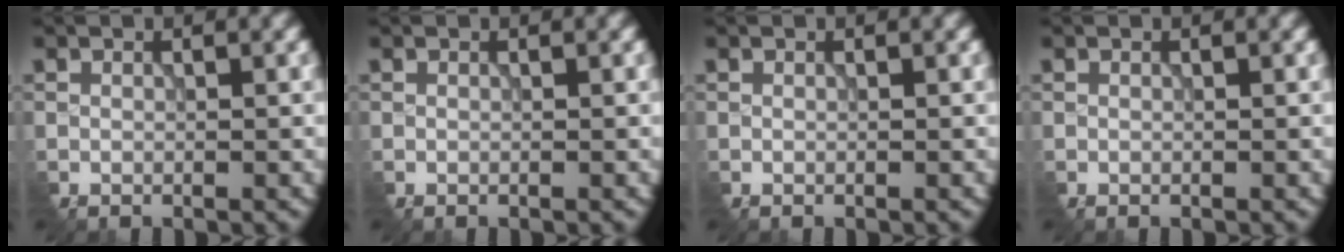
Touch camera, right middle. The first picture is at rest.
{"total": 0.0}
{"total": 0.0}
{"total": 0.0}